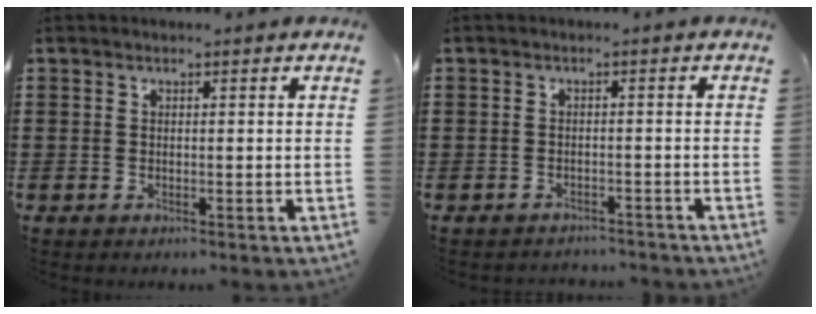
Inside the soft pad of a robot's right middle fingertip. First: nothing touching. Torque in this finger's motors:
{"motor_torque": [-1.24, 0.89, -0.78, -0.21]}